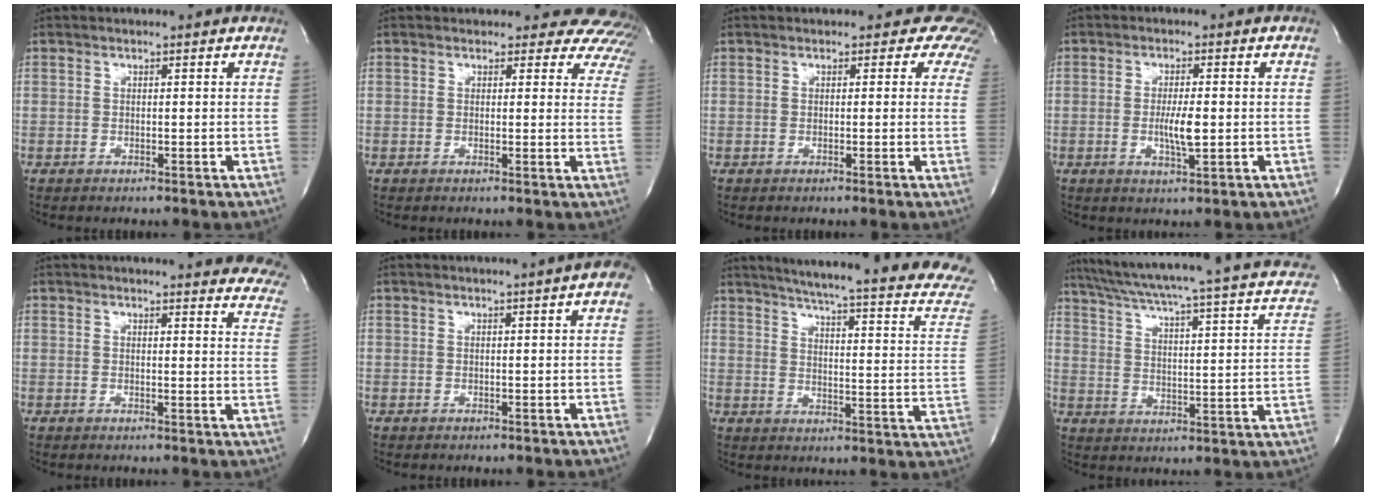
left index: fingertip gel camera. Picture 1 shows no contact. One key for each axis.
{"total": 11.3, "fx": 10.4, "fy": 4.6, "fz": 0.4, "tx": 0.046, "ty": -0.039, "tz": 0.067}
{"total": 5.0, "fx": 3.9, "fy": 3.2, "fz": 0.1, "tx": 0.042, "ty": -0.010, "tz": 0.004}
{"total": 4.4, "fx": -0.6, "fy": 0.6, "fz": 4.3, "tx": -0.082, "ty": -0.006, "tz": -0.009}
{"total": 21.0, "fx": 19.8, "fy": 3.6, "fz": 6.1, "tx": -0.073, "ty": -0.089, "tz": 0.199}
{"total": 3.4, "fx": 1.5, "fy": 0.3, "fz": 3.0, "tx": -0.032, "ty": 0.004, "tz": 0.012}
{"total": 26.4, "fx": 22.9, "fy": 1.4, "fz": 13.0, "tx": -0.186, "ty": -0.078, "tz": 0.265}
{"total": 26.4, "fx": 21.7, "fy": 2.6, "fz": 14.8, "tx": -0.224, "ty": -0.032, "tz": 0.269}